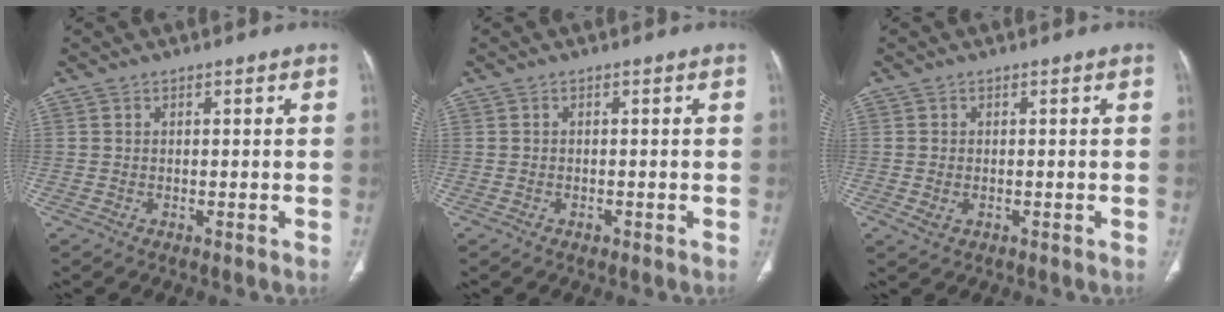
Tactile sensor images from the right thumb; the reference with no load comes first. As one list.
[{"total": 0.5, "force": [-0.4, 0.4, 0.1], "torque": [-0.003, 0.000, -0.005]}, {"total": 1.7, "force": [-0.3, 1.2, 1.1], "torque": [-0.024, -0.001, 0.000]}]